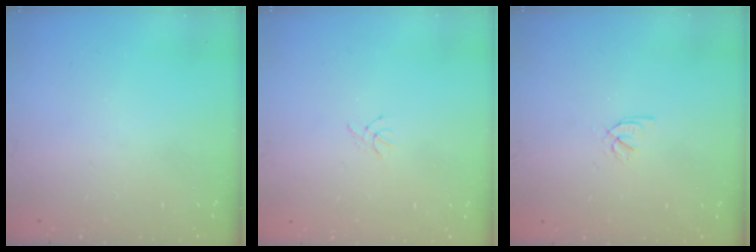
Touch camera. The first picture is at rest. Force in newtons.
{"total": 0.5, "press": 0.4, "slide": 0.3}
{"total": 2.1, "press": 2.1, "slide": 0.1}